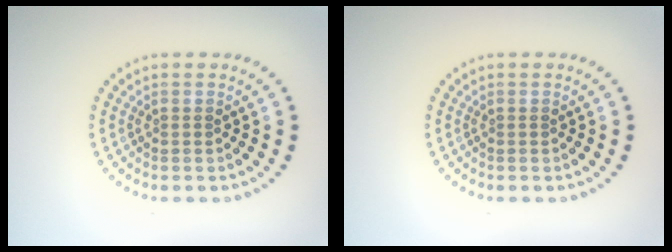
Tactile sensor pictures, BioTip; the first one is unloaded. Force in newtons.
{"total": 0.0}